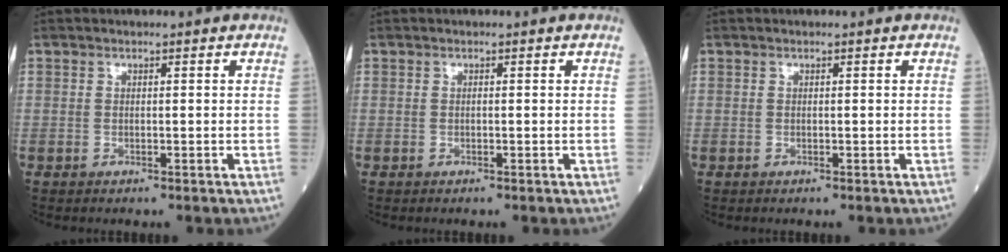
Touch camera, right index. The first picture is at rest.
{"total": 0.0}
{"total": 0.0}